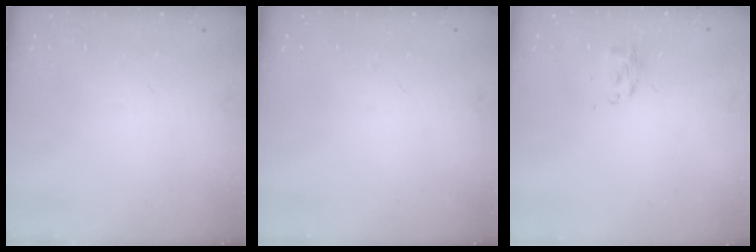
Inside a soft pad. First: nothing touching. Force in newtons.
{"total": 0.0}
{"total": 2.8, "press": 2.7, "slide": 0.8}